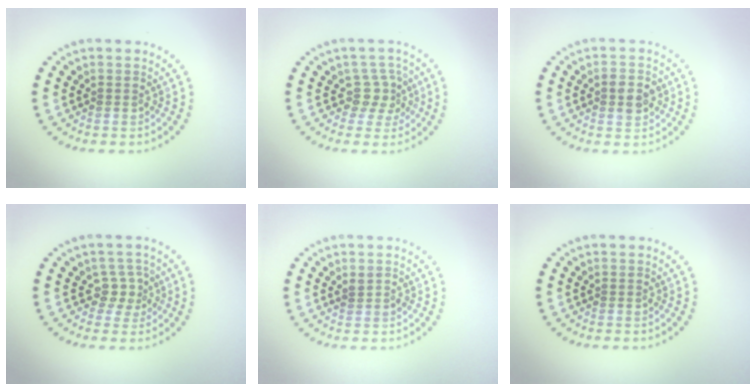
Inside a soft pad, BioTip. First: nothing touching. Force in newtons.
{"total": 2.3, "press": 1.7, "slide": 1.6}
{"total": 2.8, "press": 2.7, "slide": 0.2}
{"total": 1.9, "press": 1.2, "slide": 1.4}
{"total": 0.6, "press": 0.6, "slide": 0.3}
{"total": 0.0}